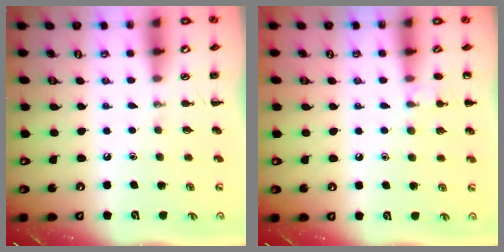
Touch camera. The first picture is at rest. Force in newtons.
{"total": 7.0, "press": 6.6, "slide": 2.1}